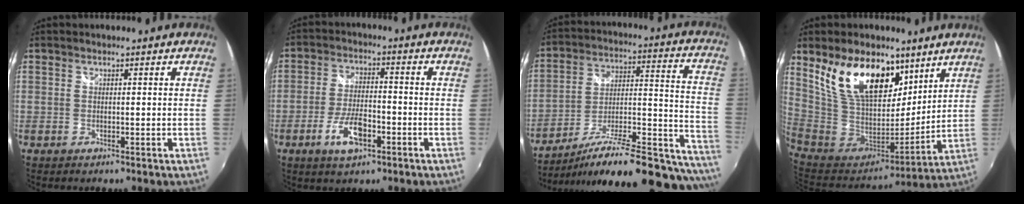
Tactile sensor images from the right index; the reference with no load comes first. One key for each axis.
{"total": 8.1, "fx": -3.8, "fy": 3.3, "fz": 6.4, "tx": -0.135, "ty": -0.005, "tz": -0.067}
{"total": 32.0, "fx": -24.7, "fy": 7.7, "fz": 18.8, "tx": -0.231, "ty": -0.017, "tz": -0.352}
{"total": 21.6, "fx": 11.7, "fy": 12.2, "fz": 13.4, "tx": -0.275, "ty": 0.020, "tz": 0.226}